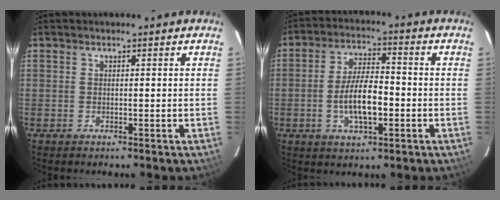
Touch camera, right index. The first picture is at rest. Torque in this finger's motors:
{"motor_torque": [0.50, -0.23, 0.59, 0.14]}